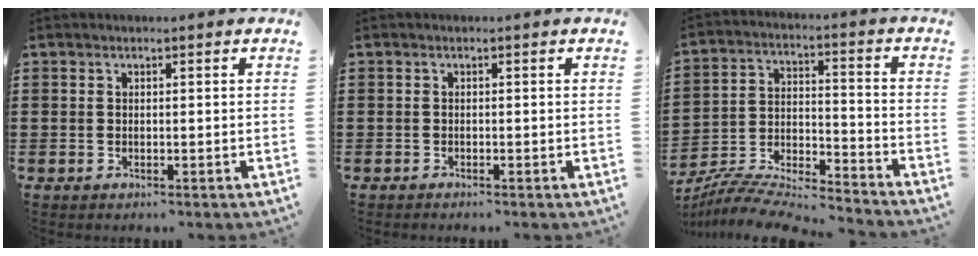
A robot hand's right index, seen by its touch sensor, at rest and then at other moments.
{"total": 0.6, "force": [-0.6, -0.1, 0.0], "torque": [-0.001, -0.003, -0.012]}
{"total": 7.8, "force": [-7.5, 0.7, 1.9], "torque": [-0.046, -0.006, -0.153]}